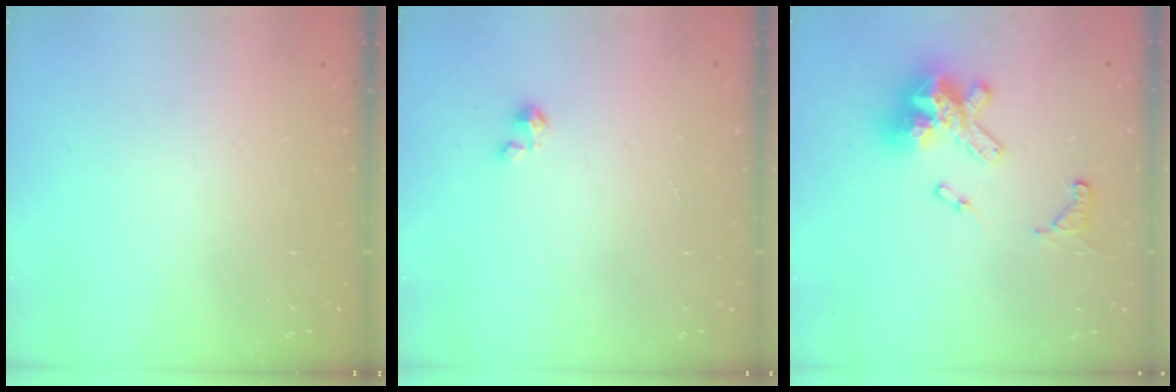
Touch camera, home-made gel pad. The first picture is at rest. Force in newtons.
{"total": 1.5, "press": 1.5, "slide": 0.1}
{"total": 15.0, "press": 14.9, "slide": 1.9}